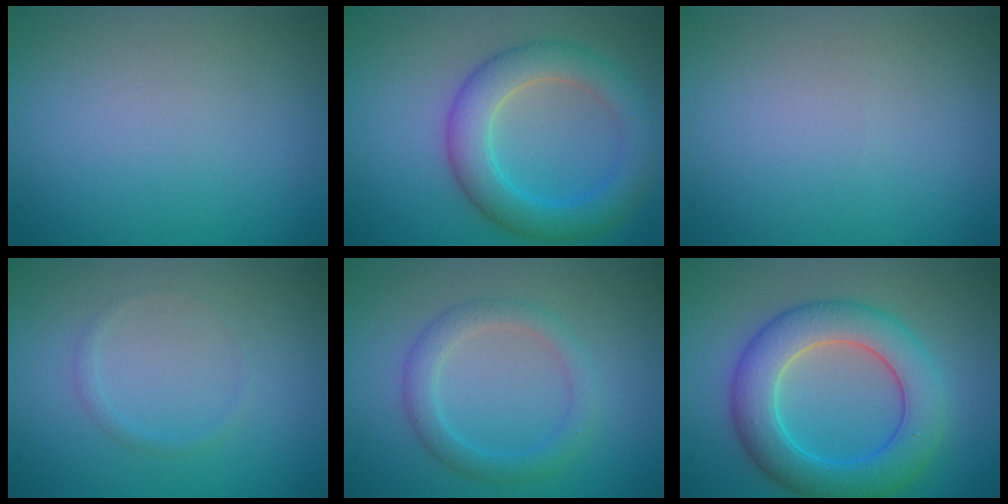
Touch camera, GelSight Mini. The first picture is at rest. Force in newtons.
{"total": 5.5, "press": 5.5, "slide": 0.3}
{"total": 0.0}
{"total": 0.7, "press": 0.7, "slide": 0.0}
{"total": 2.7, "press": 2.6, "slide": 0.1}
{"total": 7.4, "press": 7.4, "slide": 0.3}